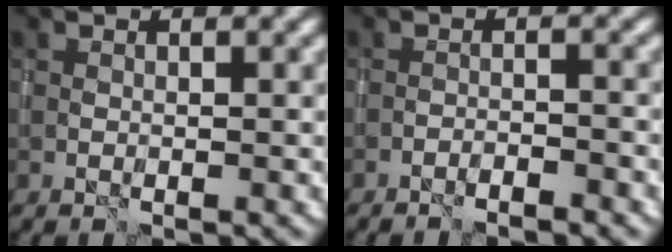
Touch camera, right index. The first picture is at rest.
{"total": 1.9, "force": [-1.7, 0.1, 0.9], "torque": [-0.017, 0.008, -0.030]}